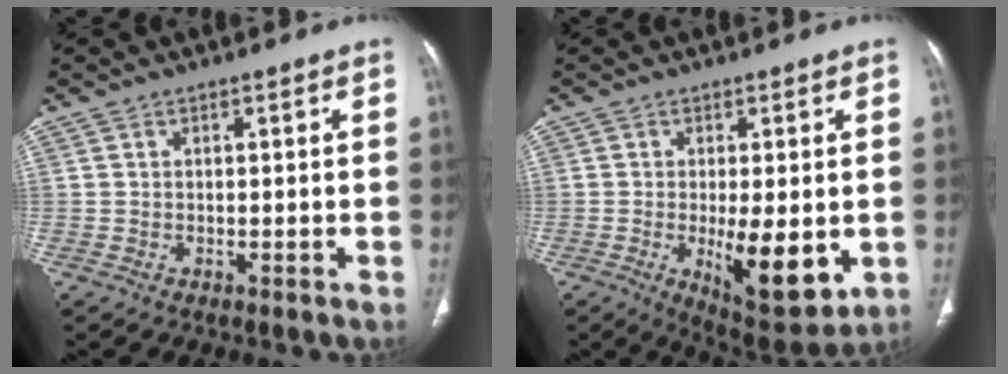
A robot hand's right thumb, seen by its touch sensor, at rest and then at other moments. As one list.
[{"total": 12.6, "force": [-2.4, 4.6, 11.5], "torque": [-0.154, -0.027, -0.025]}]